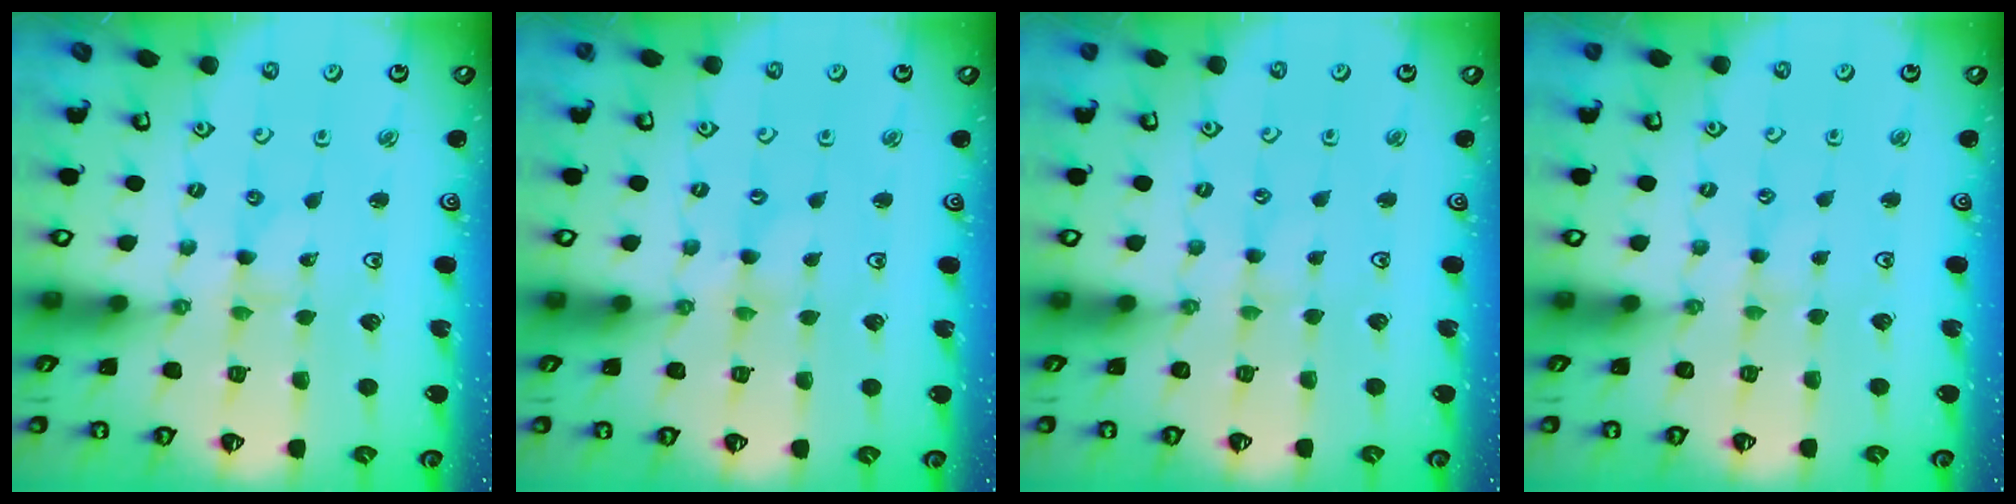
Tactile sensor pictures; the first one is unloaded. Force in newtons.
{"total": 0.0}
{"total": 0.0}
{"total": 0.0}